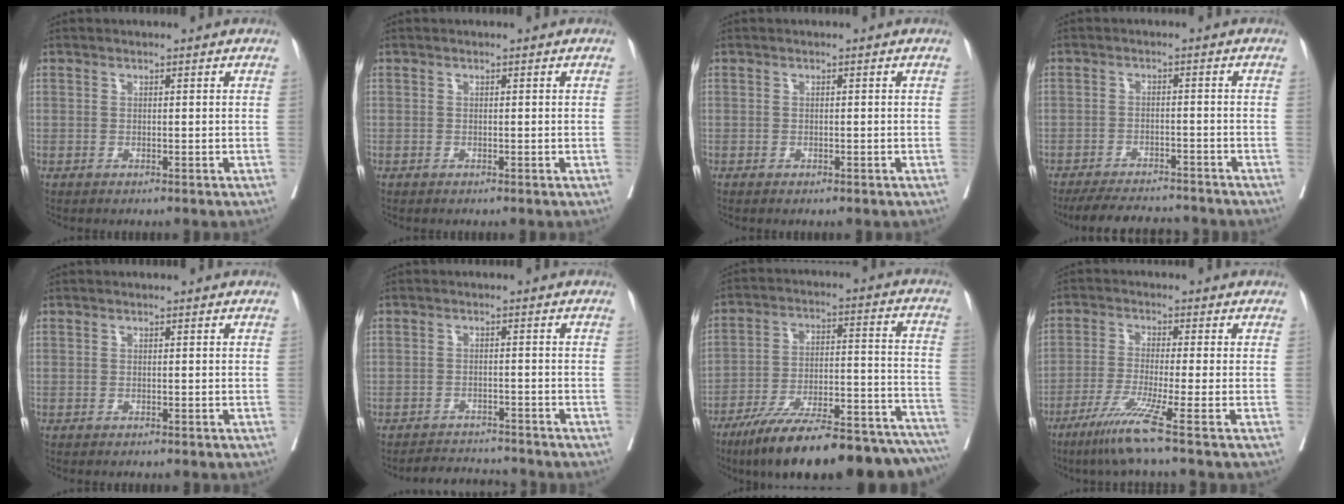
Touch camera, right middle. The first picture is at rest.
{"total": 0.0}
{"total": 1.1, "force": [-0.8, 0.3, 0.6], "torque": [-0.014, -0.005, -0.008]}
{"total": 10.5, "force": [-9.7, 2.2, 3.3], "torque": [-0.055, -0.003, -0.135]}
{"total": 0.0}
{"total": 4.4, "force": [-4.4, 0.5, -0.3], "torque": [0.001, -0.003, -0.070]}
{"total": 28.2, "force": [-22.7, 4.8, 16.1], "torque": [-0.180, 0.004, -0.327]}
{"total": 8.0, "force": [-5.0, -2.0, 5.9], "torque": [-0.108, -0.028, -0.099]}